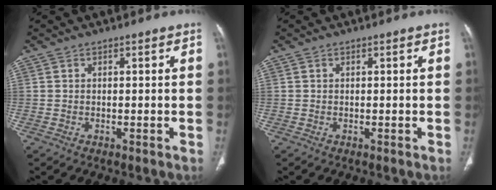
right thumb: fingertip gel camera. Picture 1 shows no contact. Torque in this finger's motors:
{"motor_torque": [0.21, 0.09, 0.25, -0.11, -0.07]}